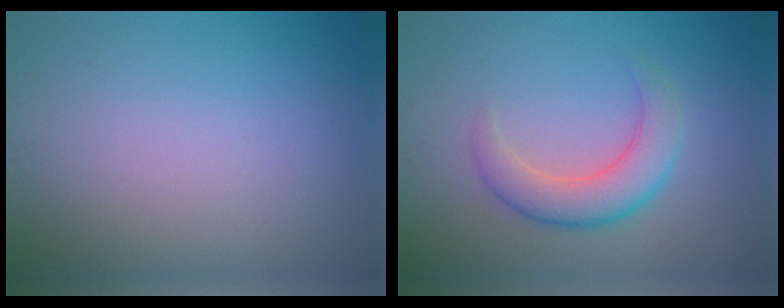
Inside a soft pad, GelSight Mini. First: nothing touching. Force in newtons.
{"total": 4.4, "press": 4.3, "slide": 0.5}